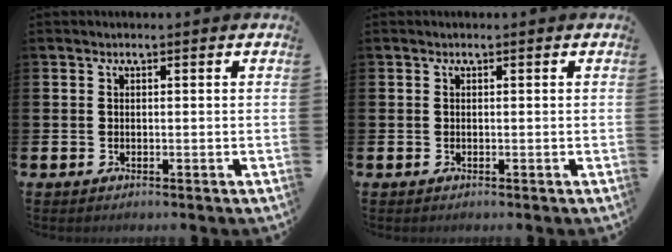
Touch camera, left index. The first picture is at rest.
{"total": 0.0}